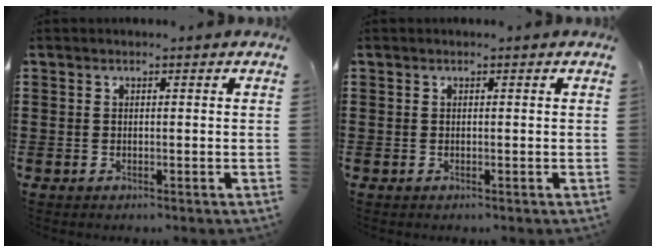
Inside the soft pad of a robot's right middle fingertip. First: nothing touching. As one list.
[{"total": 0.0}]